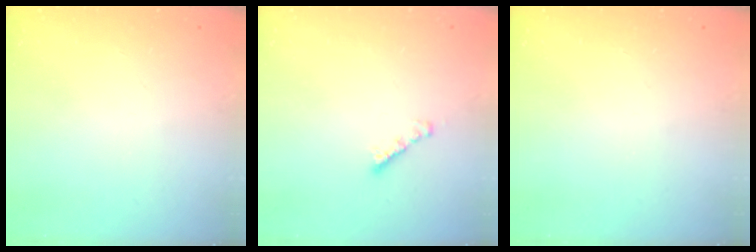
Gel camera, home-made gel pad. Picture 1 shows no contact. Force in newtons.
{"total": 2.3, "press": 2.3, "slide": 0.2}
{"total": 0.0}